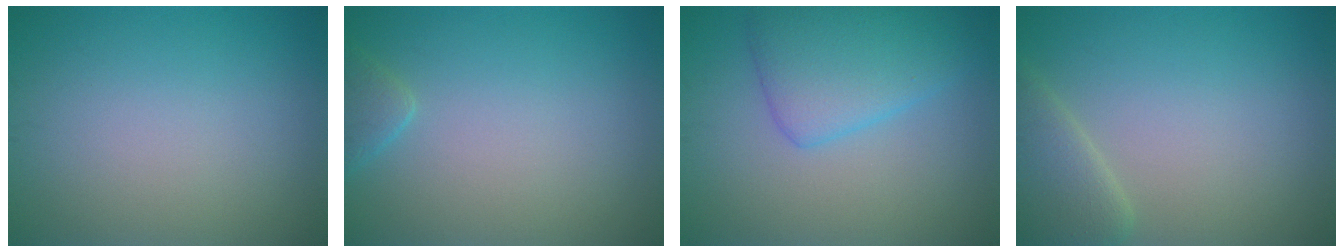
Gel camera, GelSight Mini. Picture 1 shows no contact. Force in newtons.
{"total": 1.6, "press": 1.6, "slide": 0.1}
{"total": 4.9, "press": 4.9, "slide": 0.2}
{"total": 3.3, "press": 3.3, "slide": 0.3}